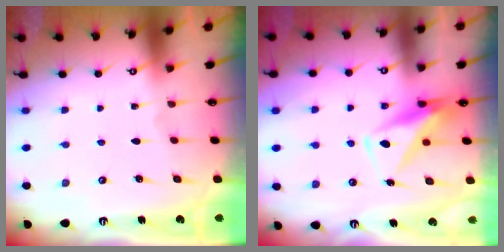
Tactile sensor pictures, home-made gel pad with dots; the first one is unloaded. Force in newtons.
{"total": 7.8, "press": 7.6, "slide": 1.4}